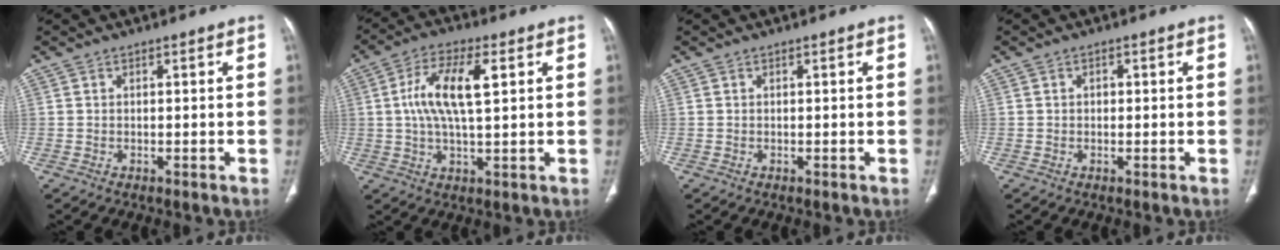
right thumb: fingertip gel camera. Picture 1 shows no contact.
{"total": 11.2, "force": [2.4, 4.1, 10.1], "torque": [-0.200, 0.010, 0.043]}
{"total": 0.0}
{"total": 1.0, "force": [0.1, 0.8, 0.6], "torque": [-0.006, 0.002, 0.000]}